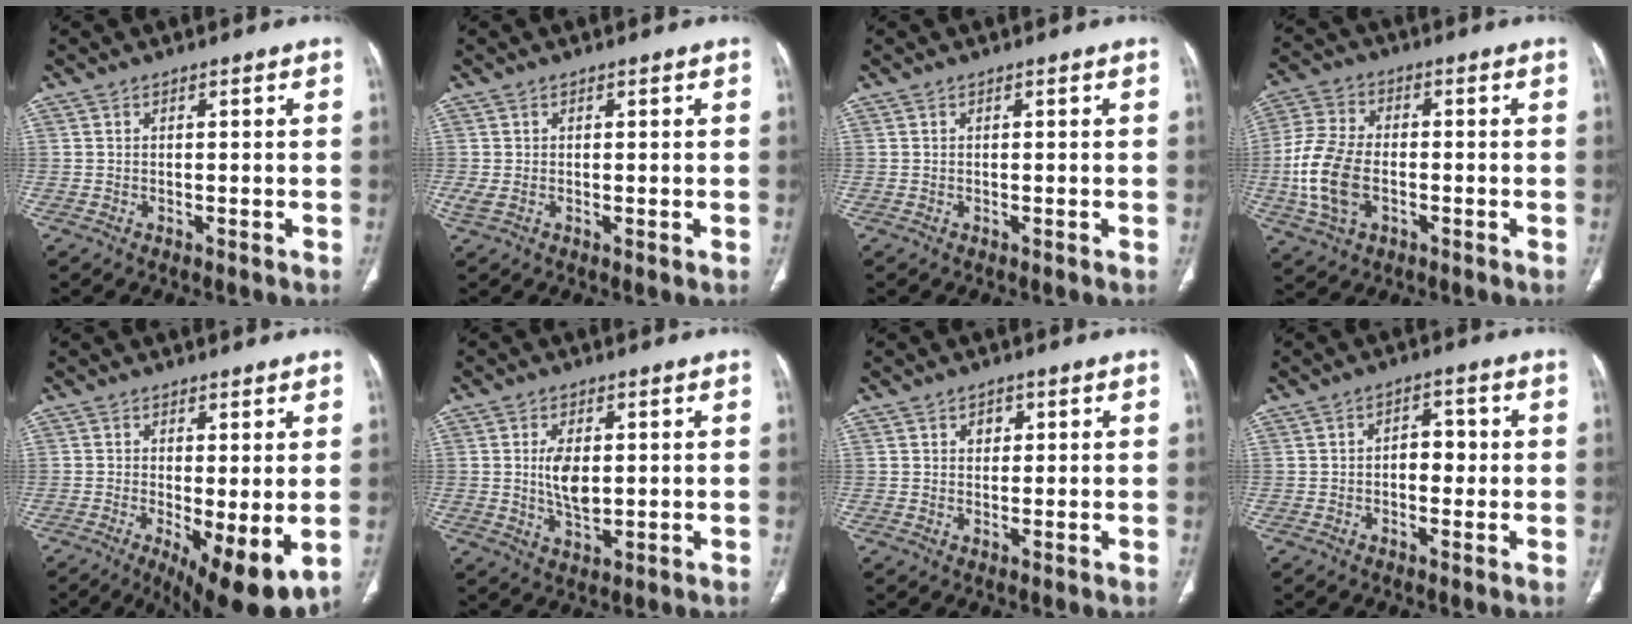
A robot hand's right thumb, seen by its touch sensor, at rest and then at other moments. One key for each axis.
{"total": 1.7, "fx": 0.0, "fy": 1.0, "fz": 1.4, "tx": -0.044, "ty": -0.005, "tz": 0.002}
{"total": 0.0}
{"total": 12.7, "fx": -2.4, "fy": 8.1, "fz": 9.5, "tx": -0.209, "ty": 0.011, "tz": -0.048}
{"total": 11.0, "fx": -2.4, "fy": 3.6, "fz": 10.2, "tx": -0.155, "ty": -0.024, "tz": -0.026}
{"total": 6.3, "fx": 0.7, "fy": 3.4, "fz": 5.3, "tx": -0.093, "ty": -0.009, "tz": 0.016}
{"total": 2.1, "fx": 0.9, "fy": 1.7, "fz": 1.0, "tx": -0.004, "ty": -0.003, "tz": 0.012}
{"total": 4.4, "fx": -0.1, "fy": 2.9, "fz": 3.3, "tx": -0.028, "ty": 0.012, "tz": -0.005}